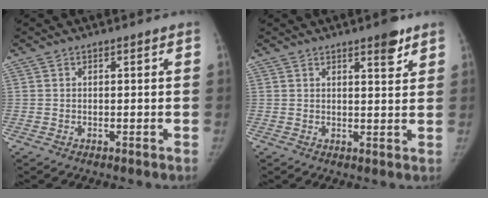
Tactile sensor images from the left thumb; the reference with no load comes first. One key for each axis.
{"total": 4.1, "fx": 2.8, "fy": 1.1, "fz": 2.8, "tx": -0.030, "ty": -0.017, "tz": 0.037}